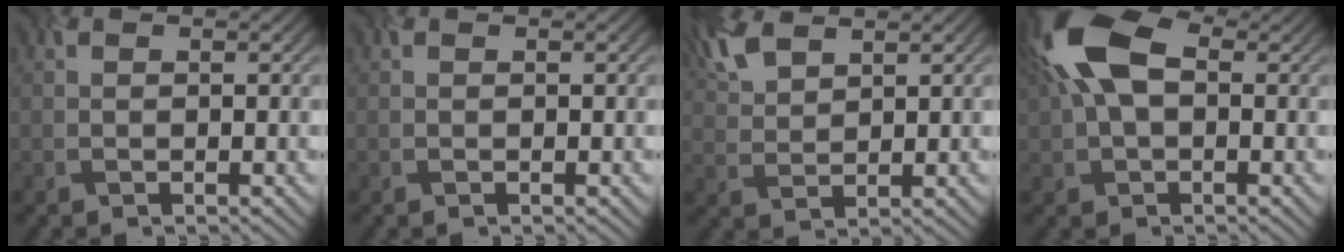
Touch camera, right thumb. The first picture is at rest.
{"total": 0.0}
{"total": 5.3, "force": [3.6, 2.2, 3.2], "torque": [-0.087, 0.011, 0.074]}
{"total": 11.5, "force": [2.6, 6.5, 9.1], "torque": [-0.207, 0.017, 0.033]}